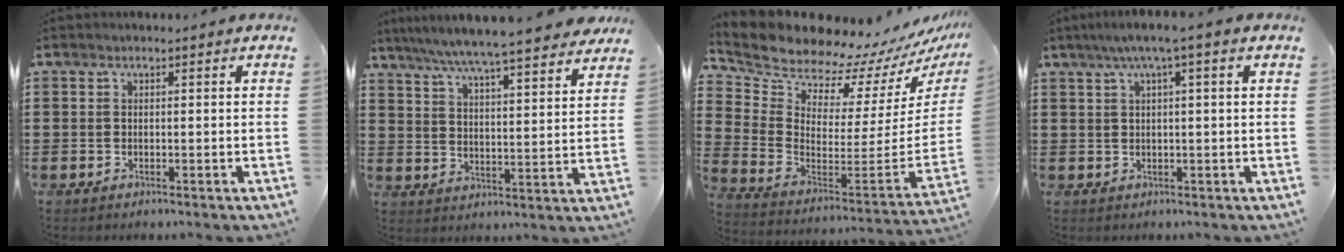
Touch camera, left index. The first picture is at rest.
{"total": 6.5, "force": [6.0, -0.6, 2.6], "torque": [-0.076, -0.039, 0.100]}
{"total": 9.6, "force": [9.5, 1.0, 0.9], "torque": [-0.069, -0.100, 0.159]}
{"total": 3.2, "force": [1.1, -0.3, 3.0], "torque": [-0.057, -0.002, 0.016]}